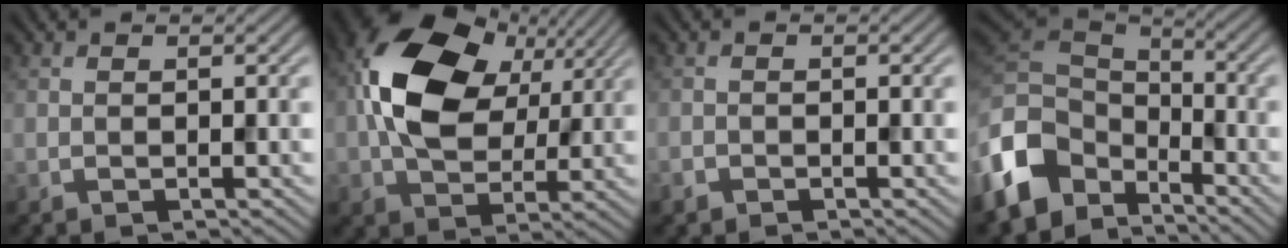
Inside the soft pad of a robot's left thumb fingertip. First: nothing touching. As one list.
[{"total": 14.9, "force": [3.8, 9.9, 10.4], "torque": [-0.220, 0.013, 0.072]}, {"total": 1.2, "force": [-0.9, 0.7, 0.2], "torque": [-0.007, -0.006, -0.022]}, {"total": 12.0, "force": [-5.5, 8.6, 6.3], "torque": [-0.201, -0.022, -0.108]}]